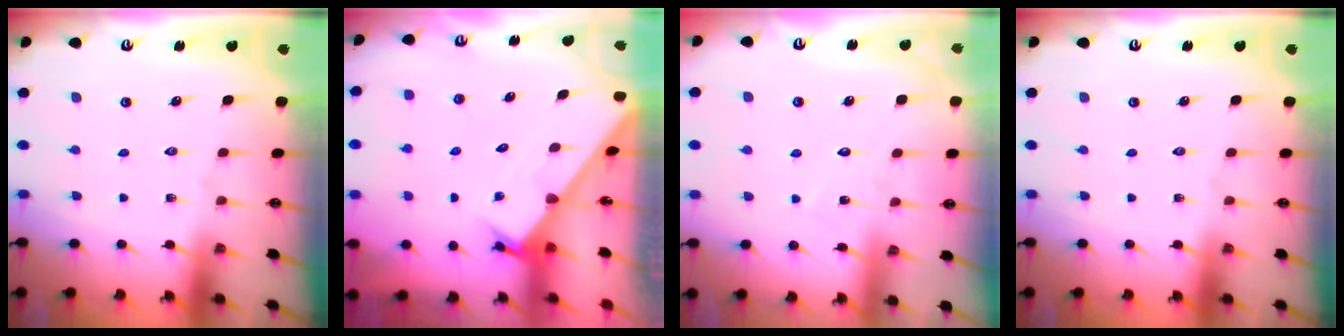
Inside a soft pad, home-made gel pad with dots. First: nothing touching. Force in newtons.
{"total": 1.7, "press": 1.7, "slide": 0.1}
{"total": 5.2, "press": 5.2, "slide": 0.4}
{"total": 0.0}